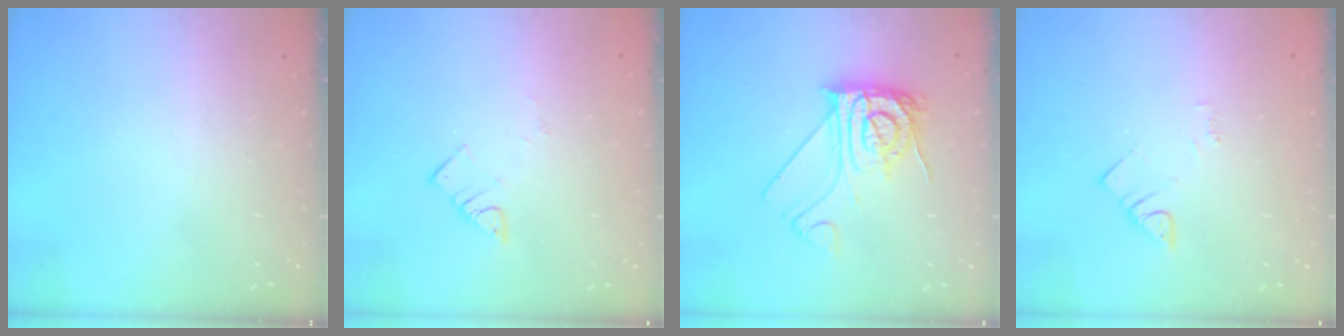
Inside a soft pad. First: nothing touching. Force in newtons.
{"total": 3.6, "press": 3.6, "slide": 0.3}
{"total": 11.8, "press": 11.8, "slide": 1.2}
{"total": 3.0, "press": 3.0, "slide": 0.6}